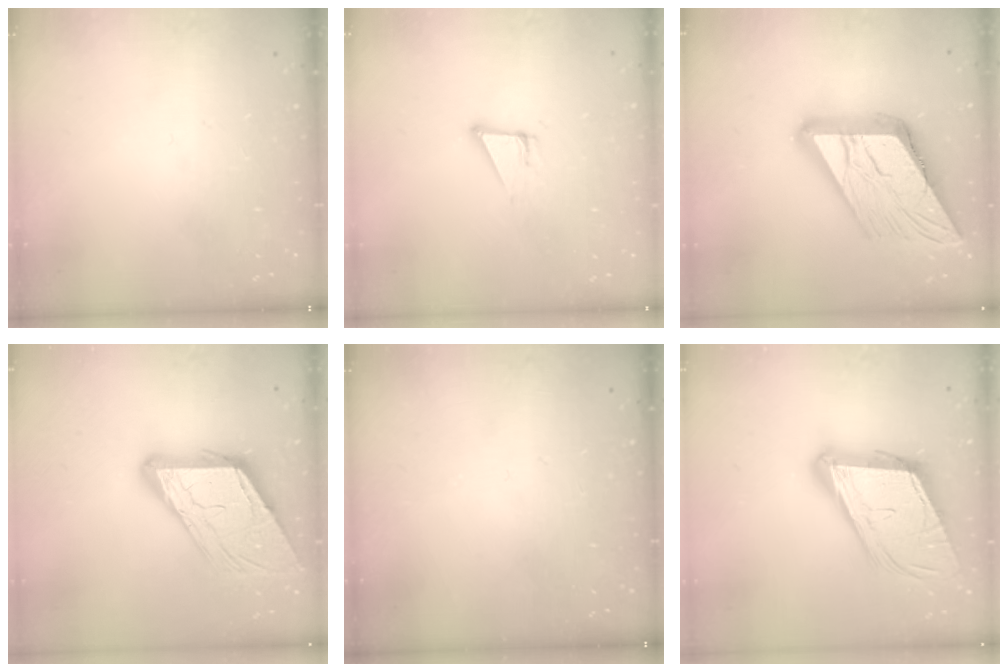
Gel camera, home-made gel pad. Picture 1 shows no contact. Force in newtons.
{"total": 3.8, "press": 3.7, "slide": 0.4}
{"total": 24.2, "press": 24.1, "slide": 2.8}
{"total": 13.5, "press": 13.4, "slide": 1.6}
{"total": 0.0}
{"total": 18.6, "press": 18.2, "slide": 3.8}